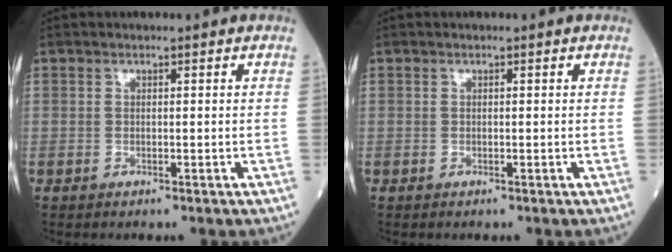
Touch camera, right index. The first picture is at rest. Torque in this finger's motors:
{"motor_torque": [0.05, -0.03, 0.05, 0.02]}